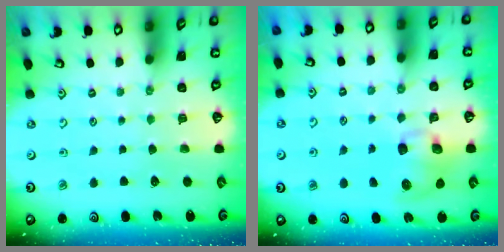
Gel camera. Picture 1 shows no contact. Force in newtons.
{"total": 9.4, "press": 9.3, "slide": 1.3}